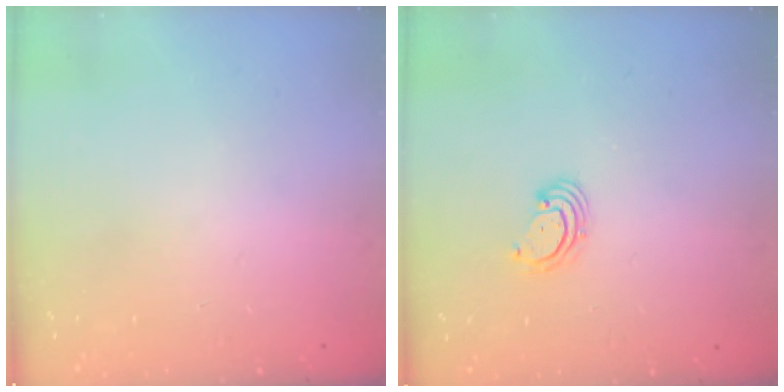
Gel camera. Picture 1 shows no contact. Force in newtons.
{"total": 2.5, "press": 2.5, "slide": 0.3}